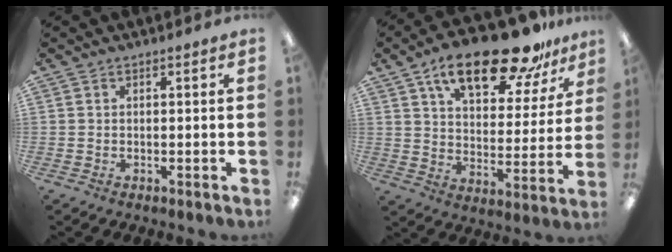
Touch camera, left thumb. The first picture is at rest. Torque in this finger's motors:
{"motor_torque": [0.48, 0.86, 1.40, -1.37, 0.26]}